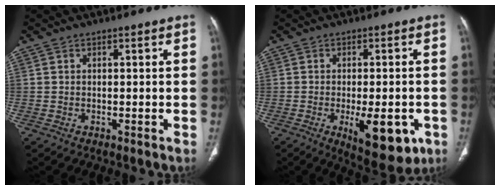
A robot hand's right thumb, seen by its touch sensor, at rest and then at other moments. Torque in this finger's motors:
{"motor_torque": [0.87, 1.14, -0.08, 0.04, 0.24]}